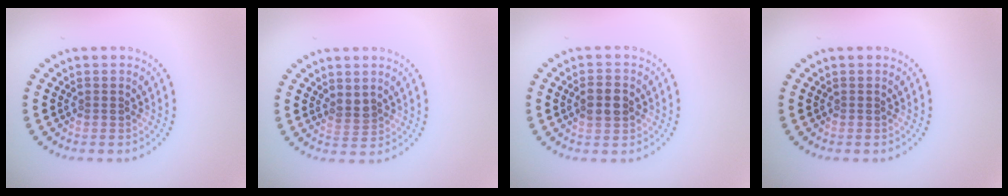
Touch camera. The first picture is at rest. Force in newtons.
{"total": 1.6, "press": 1.3, "slide": 1.0}
{"total": 2.6, "press": 2.6, "slide": 0.1}
{"total": 0.0}